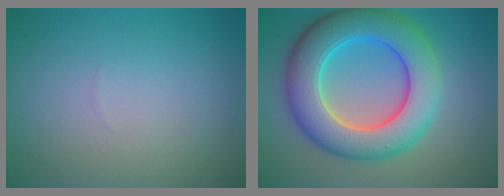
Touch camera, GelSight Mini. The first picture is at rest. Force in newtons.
{"total": 9.8, "press": 9.8, "slide": 0.6}